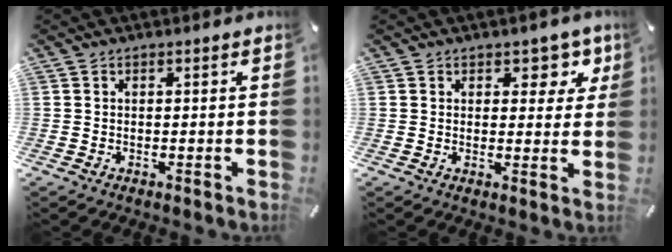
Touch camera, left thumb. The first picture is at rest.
{"total": 6.3, "force": [3.5, 3.9, 3.5], "torque": [-0.016, -0.022, 0.052]}